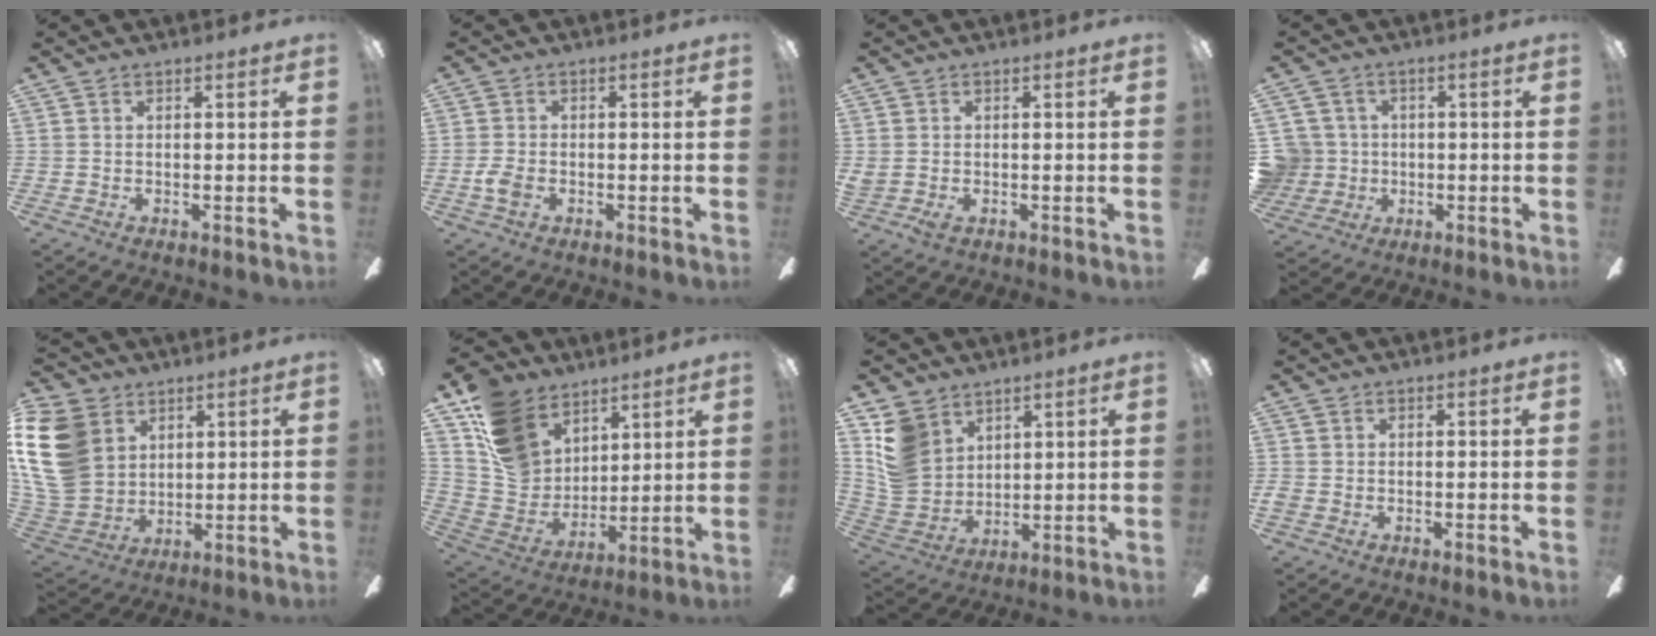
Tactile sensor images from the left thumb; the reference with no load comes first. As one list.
[{"total": 3.3, "force": [-1.3, 1.9, 2.4], "torque": [-0.052, 0.002, -0.024]}, {"total": 1.9, "force": [-0.3, 1.4, 1.3], "torque": [-0.025, -0.005, -0.008]}, {"total": 7.4, "force": [0.2, 7.4, 0.9], "torque": [-0.055, 0.005, 0.014]}, {"total": 19.4, "force": [5.0, 15.4, 10.7], "torque": [-0.242, -0.013, 0.096]}, {"total": 16.0, "force": [9.9, 11.1, 5.8], "torque": [-0.131, -0.046, 0.200]}, {"total": 11.5, "force": [6.1, 8.7, 4.5], "torque": [-0.127, -0.022, 0.125]}, {"total": 0.9, "force": [-0.5, 0.7, 0.3], "torque": [-0.003, 0.002, -0.009]}]